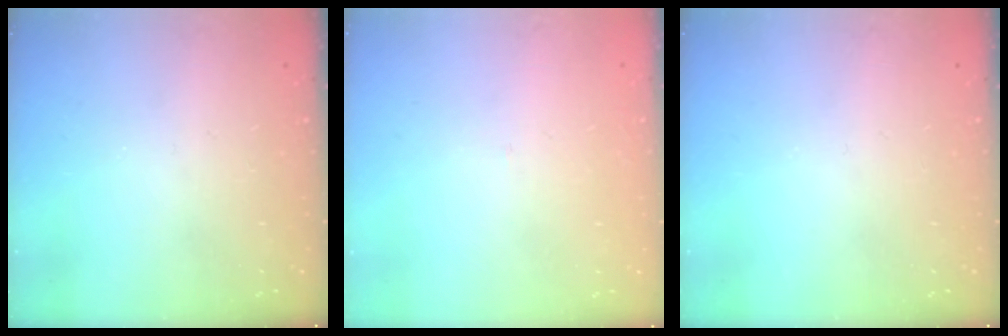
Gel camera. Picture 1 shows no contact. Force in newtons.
{"total": 1.5, "press": 1.5, "slide": 0.1}
{"total": 0.0}